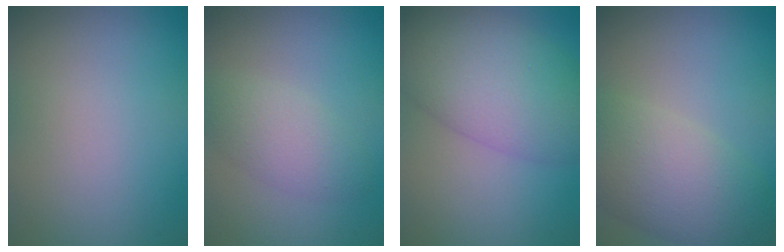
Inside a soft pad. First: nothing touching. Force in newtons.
{"total": 2.9, "press": 2.9, "slide": 0.1}
{"total": 8.1, "press": 8.1, "slide": 0.2}
{"total": 6.3, "press": 6.3, "slide": 0.1}